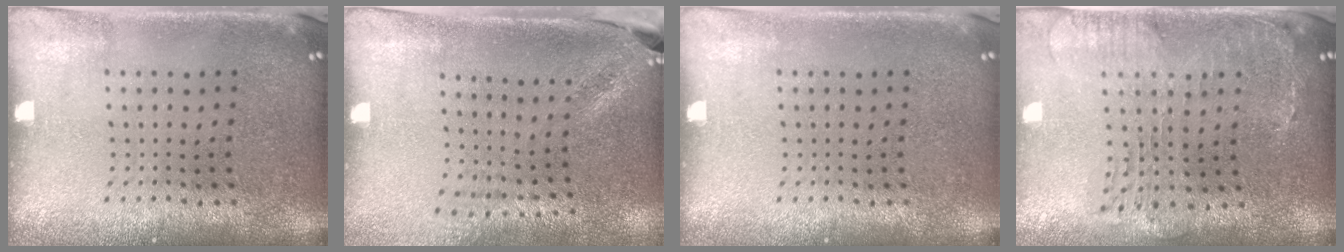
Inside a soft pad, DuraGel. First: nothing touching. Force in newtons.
{"total": 1.9, "press": 1.5, "slide": 1.2}
{"total": 0.0}
{"total": 0.6, "press": 0.5, "slide": 0.3}